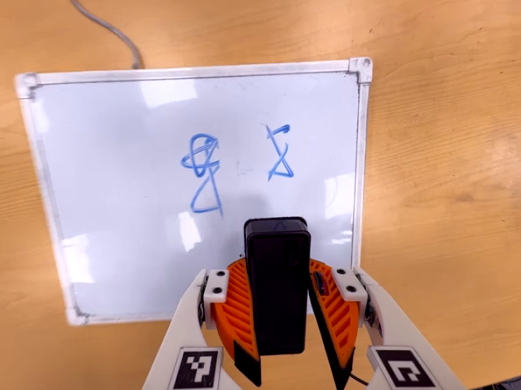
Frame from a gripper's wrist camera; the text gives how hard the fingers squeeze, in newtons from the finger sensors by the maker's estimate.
{"total": 8.2, "left": 8.5, "right": 7.8}